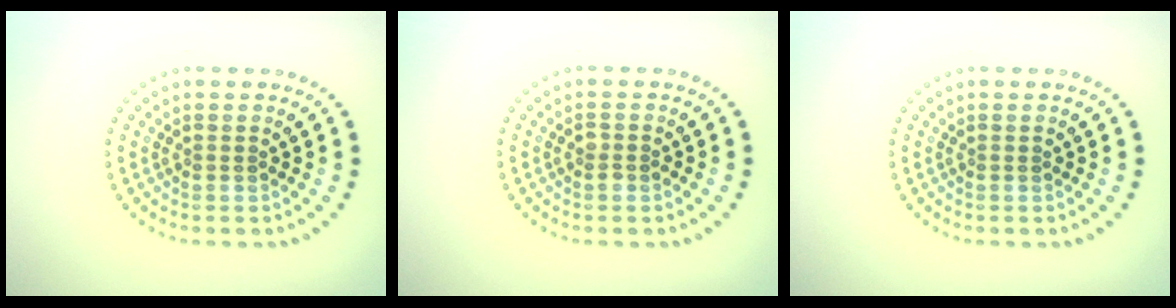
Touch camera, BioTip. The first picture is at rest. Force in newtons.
{"total": 1.0, "press": 1.0, "slide": 0.2}
{"total": 0.0}